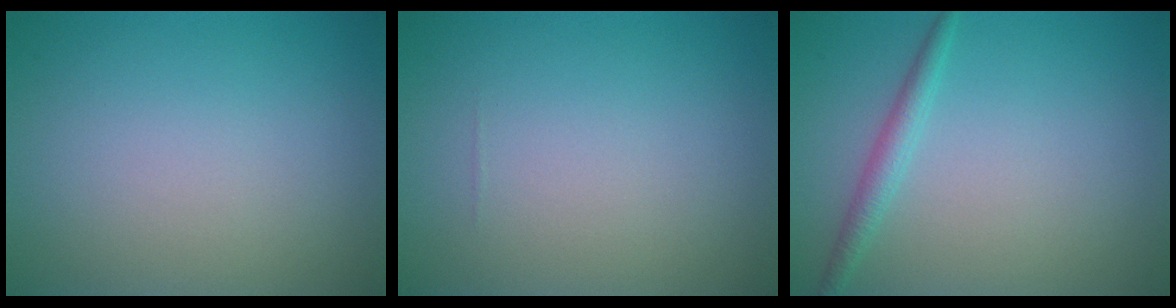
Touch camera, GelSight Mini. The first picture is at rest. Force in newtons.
{"total": 0.0}
{"total": 1.8, "press": 1.8, "slide": 0.0}